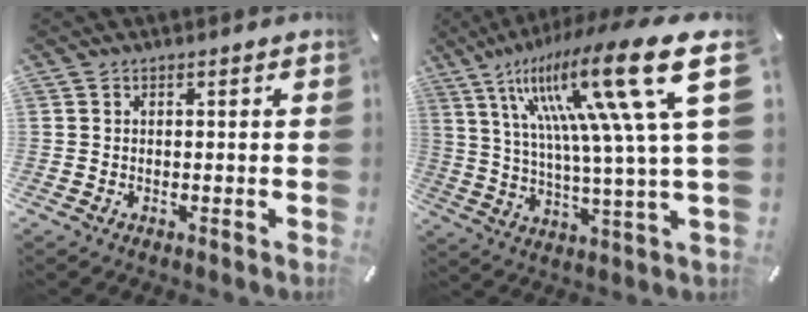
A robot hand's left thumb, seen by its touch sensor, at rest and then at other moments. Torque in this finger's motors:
{"motor_torque": [2.88, 2.12, 1.53, -1.24, 0.89]}